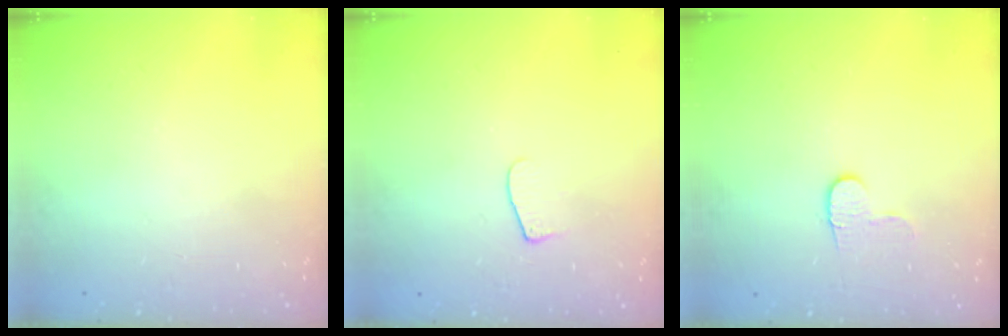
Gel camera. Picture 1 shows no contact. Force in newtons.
{"total": 6.2, "press": 6.2, "slide": 0.7}
{"total": 4.9, "press": 4.9, "slide": 0.5}